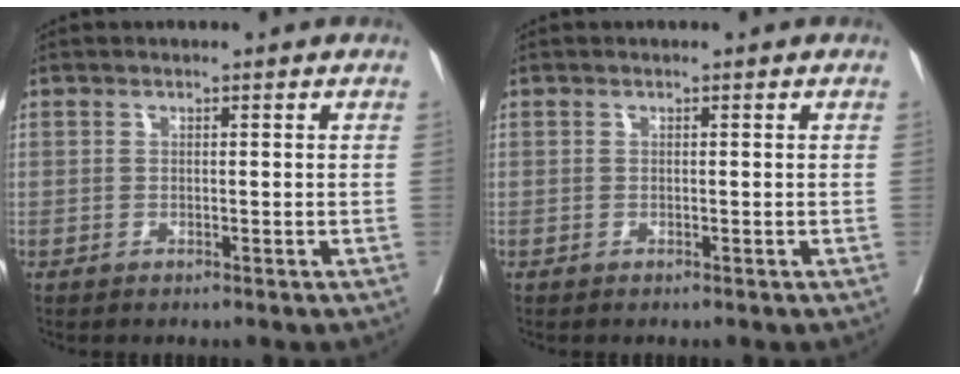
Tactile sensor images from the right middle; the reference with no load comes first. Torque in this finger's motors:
{"motor_torque": [-0.40, -0.45, -0.24, -0.02]}